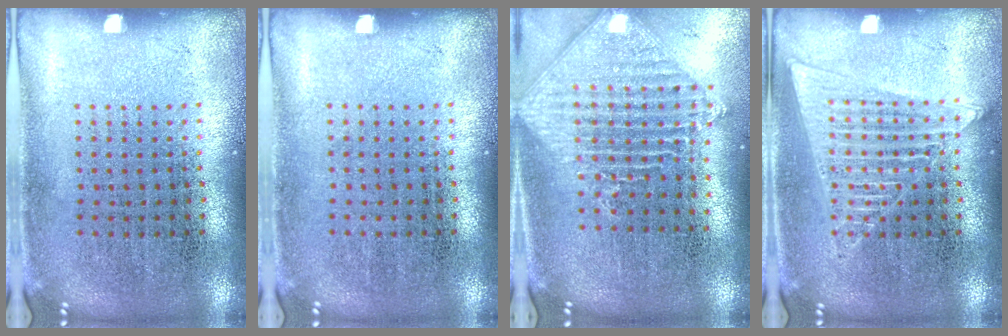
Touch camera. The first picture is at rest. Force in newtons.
{"total": 0.0}
{"total": 1.9, "press": 1.6, "slide": 1.1}
{"total": 2.4, "press": 2.4, "slide": 0.3}